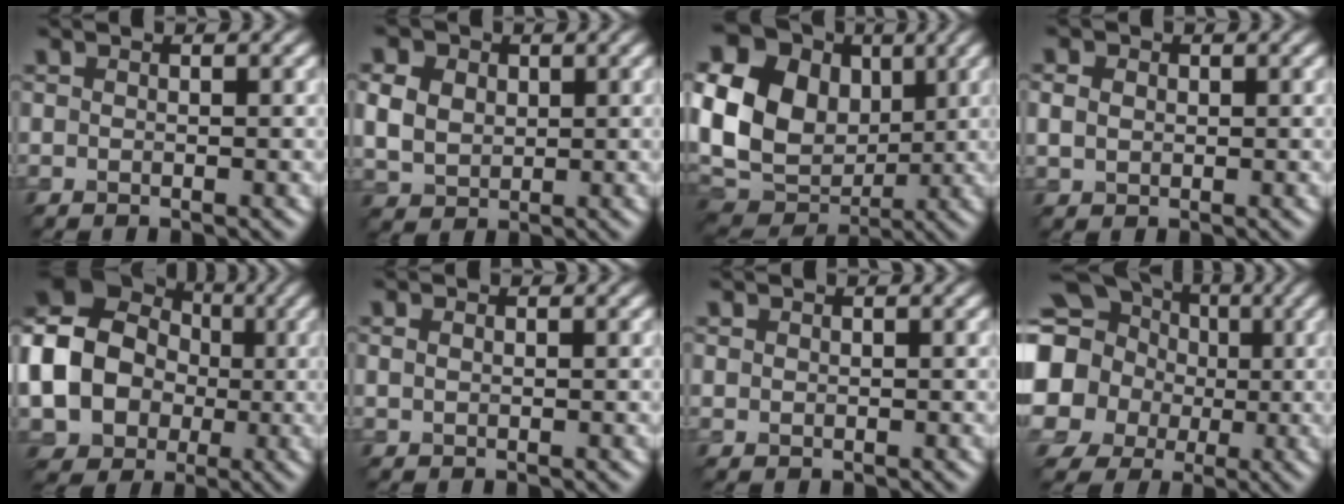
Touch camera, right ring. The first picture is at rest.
{"total": 7.4, "force": [2.3, 5.8, 4.0], "torque": [-0.101, 0.026, 0.026]}
{"total": 17.1, "force": [2.4, 13.8, 9.7], "torque": [-0.234, 0.013, 0.037]}
{"total": 2.3, "force": [0.5, 1.8, 1.2], "torque": [-0.032, 0.008, 0.004]}
{"total": 15.7, "force": [-0.9, 13.9, 7.3], "torque": [-0.190, 0.004, -0.054]}
{"total": 0.7, "force": [0.2, 0.4, 0.5], "torque": [-0.013, -0.001, 0.003]}
{"total": 0.5, "force": [0.3, 0.4, 0.1], "torque": [-0.004, -0.002, 0.006]}
{"total": 17.6, "force": [1.8, 16.4, 6.3], "torque": [-0.184, 0.022, -0.023]}